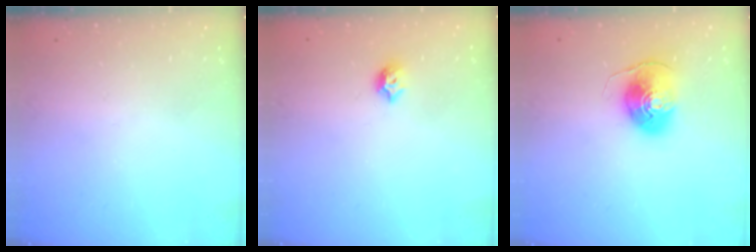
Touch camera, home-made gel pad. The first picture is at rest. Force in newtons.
{"total": 6.3, "press": 6.3, "slide": 0.8}
{"total": 8.8, "press": 8.7, "slide": 1.0}